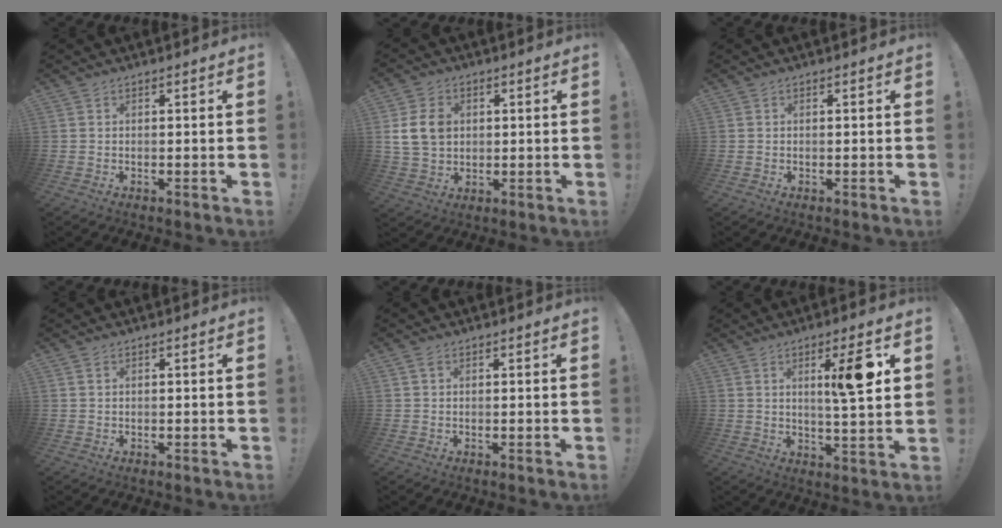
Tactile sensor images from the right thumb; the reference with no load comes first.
{"total": 9.2, "force": [1.8, 7.2, 5.4], "torque": [-0.099, 0.007, 0.039]}
{"total": 0.0}
{"total": 0.8, "force": [0.4, 0.5, 0.5], "torque": [-0.004, -0.001, 0.007]}
{"total": 1.4, "force": [0.8, 1.0, 0.7], "torque": [-0.014, 0.002, 0.015]}
{"total": 11.4, "force": [4.0, 0.8, 10.6], "torque": [-0.153, -0.014, 0.049]}